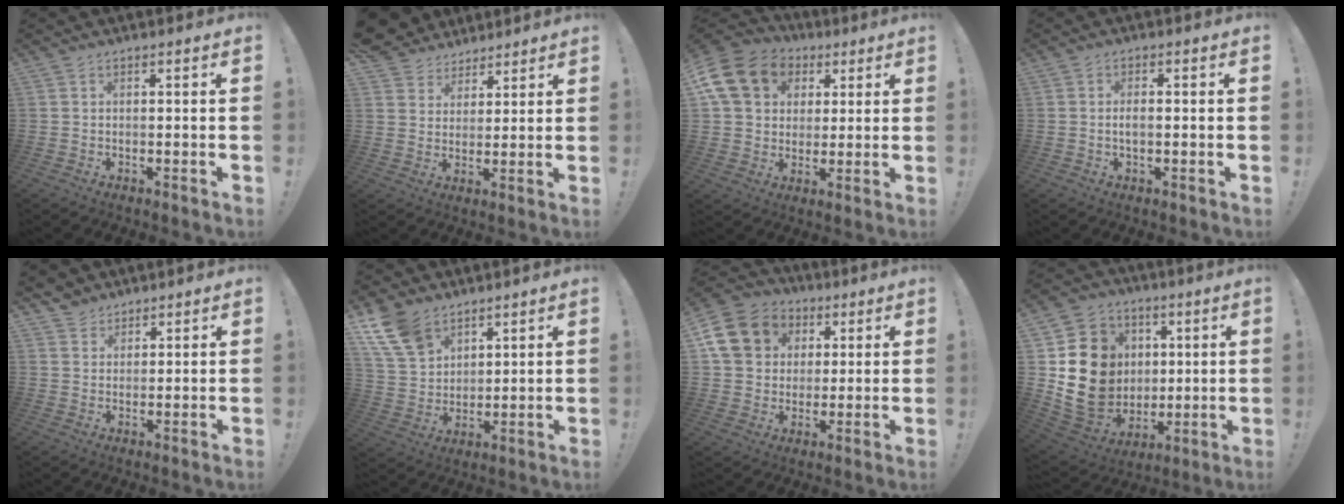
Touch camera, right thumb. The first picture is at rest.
{"total": 6.7, "force": [4.5, 5.0, 0.2], "torque": [-0.007, -0.034, 0.091]}
{"total": 16.1, "force": [6.2, 12.9, 7.3], "torque": [-0.110, -0.021, 0.129]}
{"total": 2.2, "force": [-0.4, 0.7, 2.1], "torque": [-0.029, 0.000, -0.009]}
{"total": 3.8, "force": [3.1, 2.3, 0.1], "torque": [-0.005, -0.020, 0.059]}
{"total": 13.4, "force": [8.8, 8.2, 5.9], "torque": [-0.123, -0.044, 0.173]}
{"total": 14.2, "force": [4.7, 12.3, 5.4], "torque": [-0.068, -0.010, 0.103]}
{"total": 19.2, "force": [1.8, 16.9, 9.0], "torque": [-0.159, -0.001, 0.072]}